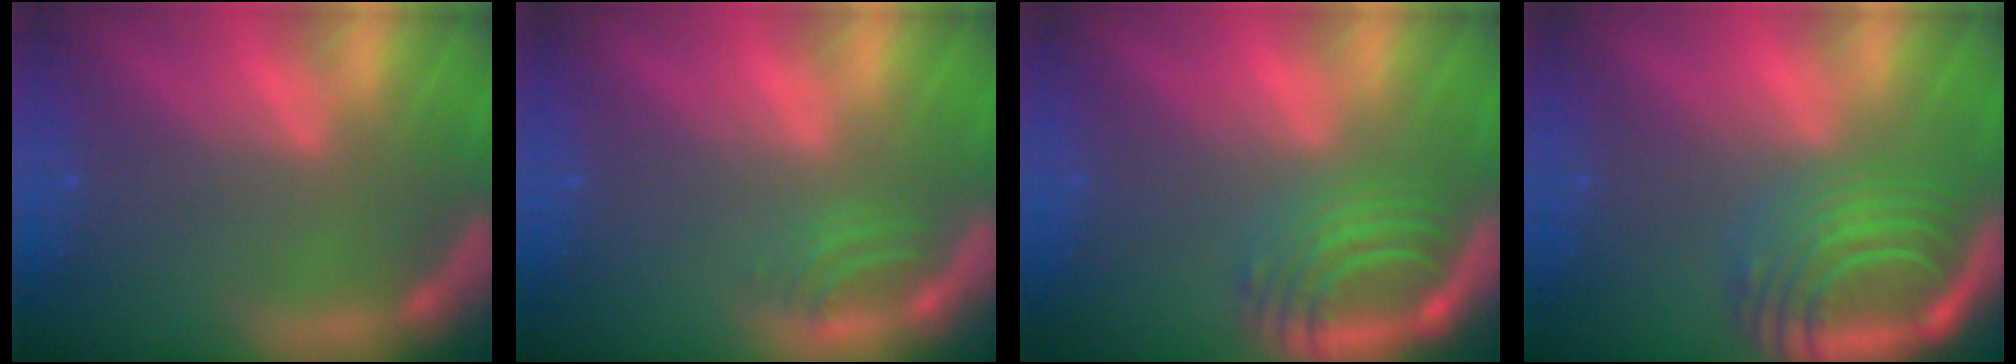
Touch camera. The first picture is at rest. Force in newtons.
{"total": 1.5}
{"total": 5.5}
{"total": 8.5}